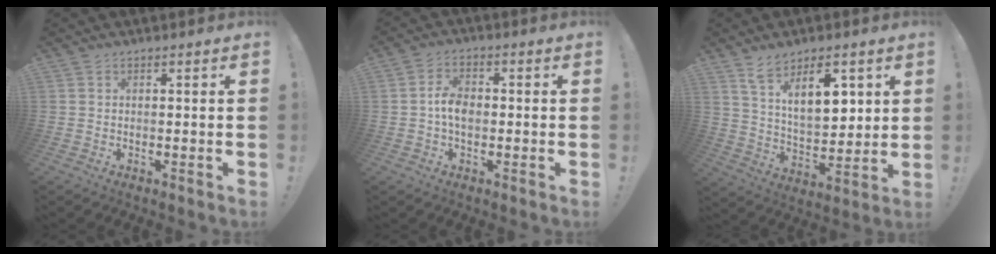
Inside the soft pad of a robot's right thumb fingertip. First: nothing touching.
{"total": 6.2, "force": [-0.9, 4.0, 4.7], "torque": [-0.088, 0.010, -0.018]}
{"total": 13.3, "force": [7.9, 6.3, 8.6], "torque": [-0.145, -0.027, 0.142]}